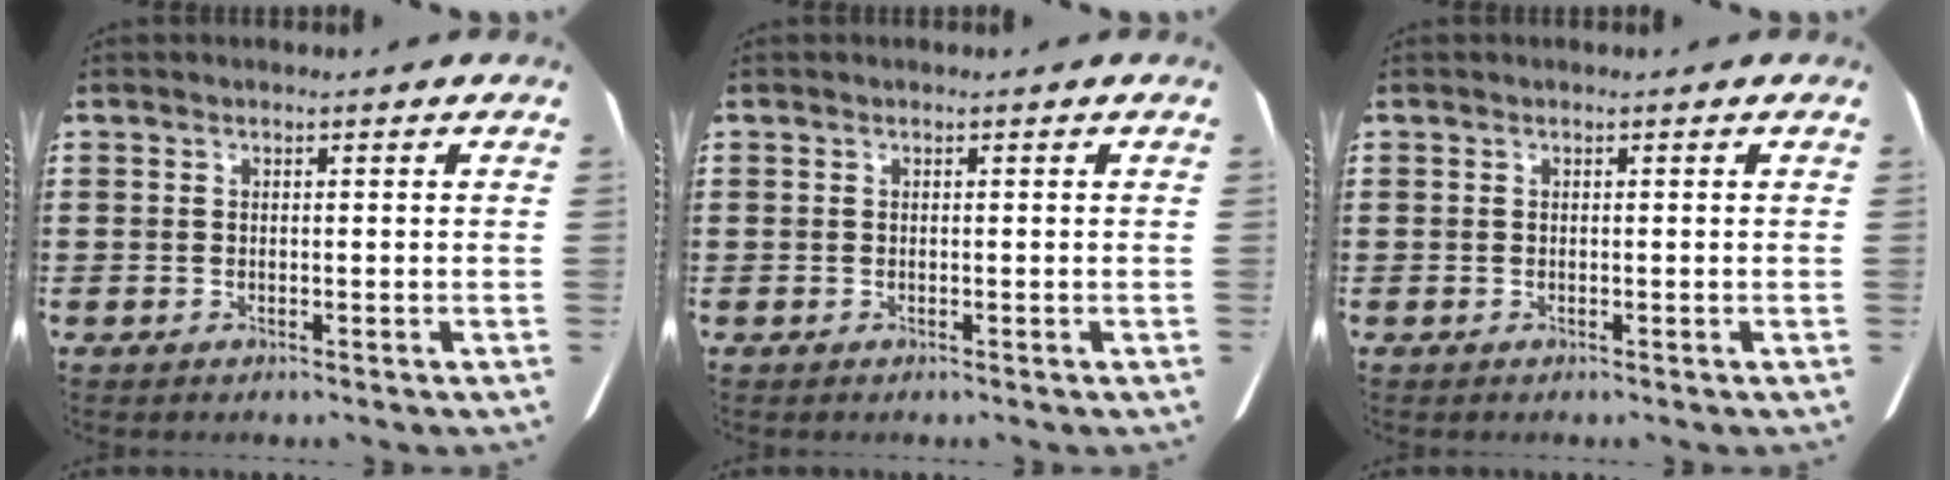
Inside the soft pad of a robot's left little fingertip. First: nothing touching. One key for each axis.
{"total": 0.0}
{"total": 0.0}